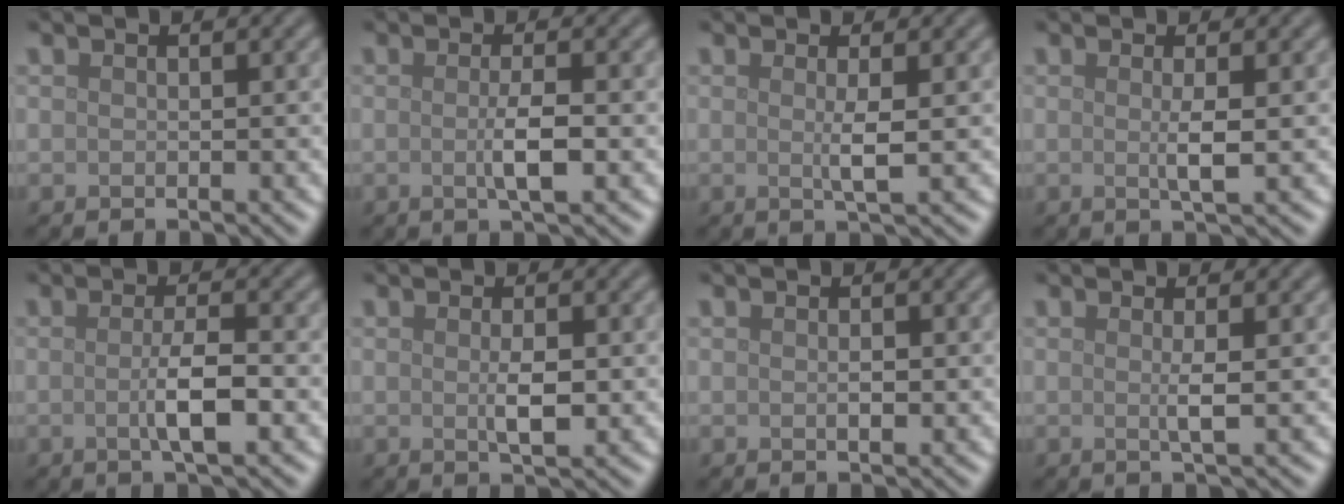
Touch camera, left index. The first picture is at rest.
{"total": 2.6, "force": [-0.2, 0.4, 2.6], "torque": [-0.046, -0.003, -0.005]}
{"total": 2.0, "force": [0.2, 0.2, 2.0], "torque": [-0.039, -0.002, -0.001]}
{"total": 2.0, "force": [0.1, 0.3, 2.0], "torque": [-0.039, -0.001, -0.003]}
{"total": 3.2, "force": [-0.5, 0.6, 3.2], "torque": [-0.056, -0.001, -0.011]}
{"total": 2.1, "force": [0.0, 0.5, 2.0], "torque": [-0.038, -0.003, 0.000]}
{"total": 0.9, "force": [0.0, 0.3, 0.8], "torque": [-0.017, -0.002, 0.000]}
{"total": 1.7, "force": [0.1, 0.2, 1.7], "torque": [-0.033, 0.000, -0.003]}